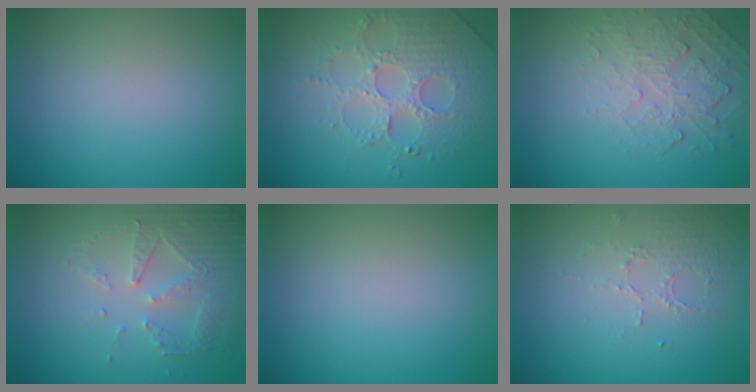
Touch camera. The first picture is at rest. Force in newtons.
{"total": 4.1, "press": 3.9, "slide": 1.2}
{"total": 2.4, "press": 1.7, "slide": 1.7}
{"total": 5.4, "press": 3.8, "slide": 3.8}
{"total": 0.0}
{"total": 1.4, "press": 0.8, "slide": 1.2}